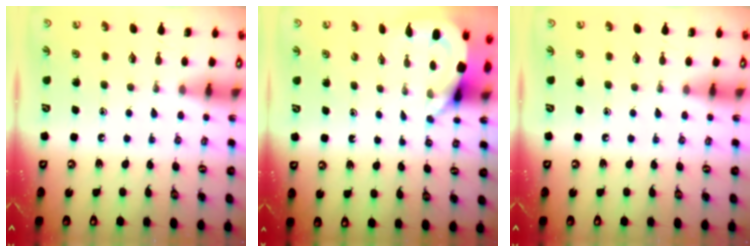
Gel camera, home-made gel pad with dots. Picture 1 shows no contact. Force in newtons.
{"total": 3.9, "press": 3.9, "slide": 0.3}
{"total": 0.0}